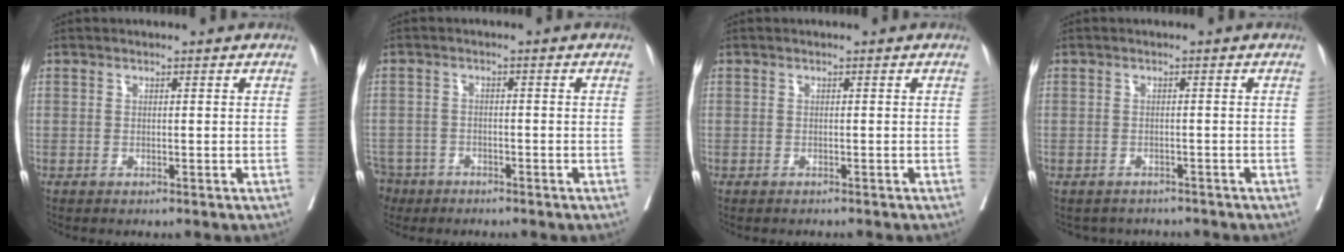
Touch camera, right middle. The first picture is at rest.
{"total": 6.0, "force": [-4.5, 3.8, 0.8], "torque": [-0.022, -0.002, -0.081]}
{"total": 1.8, "force": [-1.7, 0.1, 0.6], "torque": [-0.009, -0.001, -0.023]}
{"total": 3.9, "force": [-3.6, 1.4, 0.0], "torque": [0.003, 0.003, -0.047]}